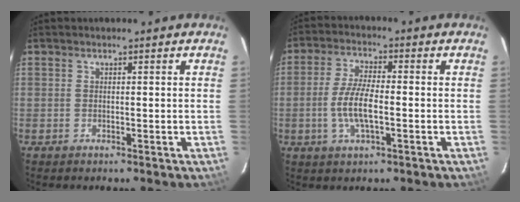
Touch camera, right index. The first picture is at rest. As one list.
[{"total": 7.6, "force": [-1.7, 2.4, 7.0], "torque": [-0.144, -0.001, -0.035]}]